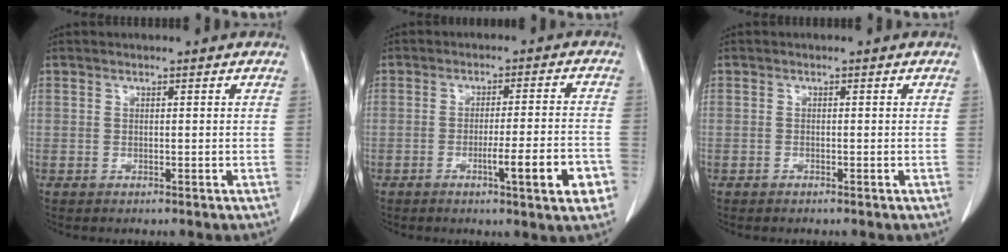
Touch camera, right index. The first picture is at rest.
{"total": 9.0, "force": [-3.7, 0.3, 8.2], "torque": [-0.111, -0.004, -0.050]}
{"total": 0.0}